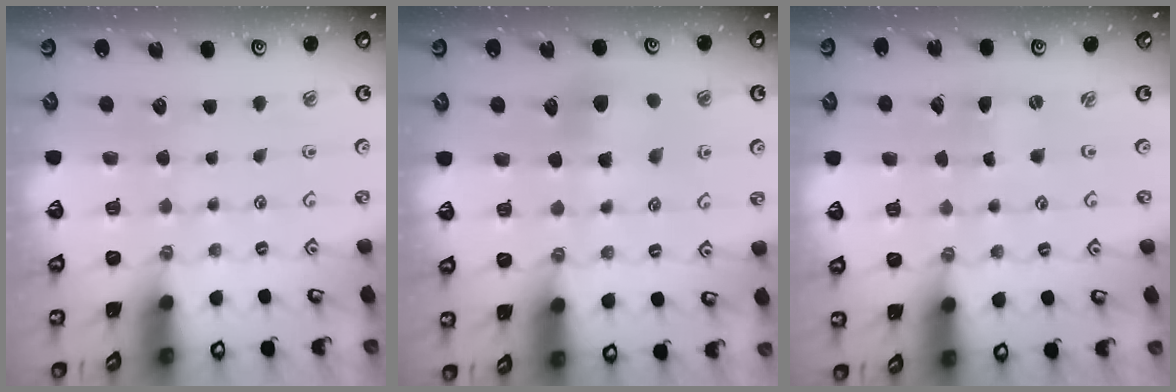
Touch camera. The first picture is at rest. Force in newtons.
{"total": 6.0, "press": 6.0, "slide": 0.5}
{"total": 0.0}